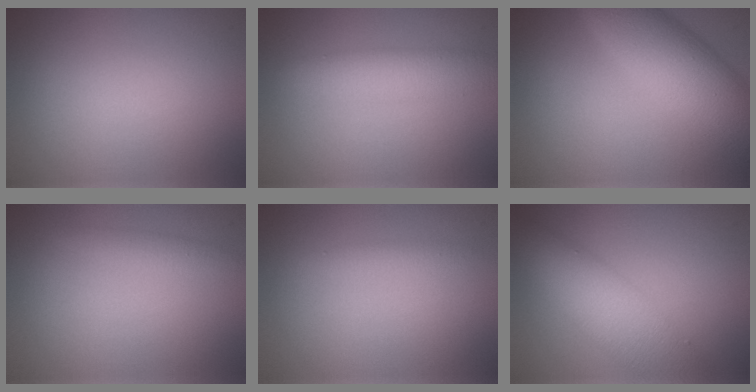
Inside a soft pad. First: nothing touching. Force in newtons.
{"total": 3.4, "press": 3.4, "slide": 0.1}
{"total": 7.1, "press": 7.1, "slide": 0.2}
{"total": 1.2, "press": 1.2, "slide": 0.1}
{"total": 0.9, "press": 0.9, "slide": 0.0}
{"total": 6.5, "press": 6.5, "slide": 0.2}